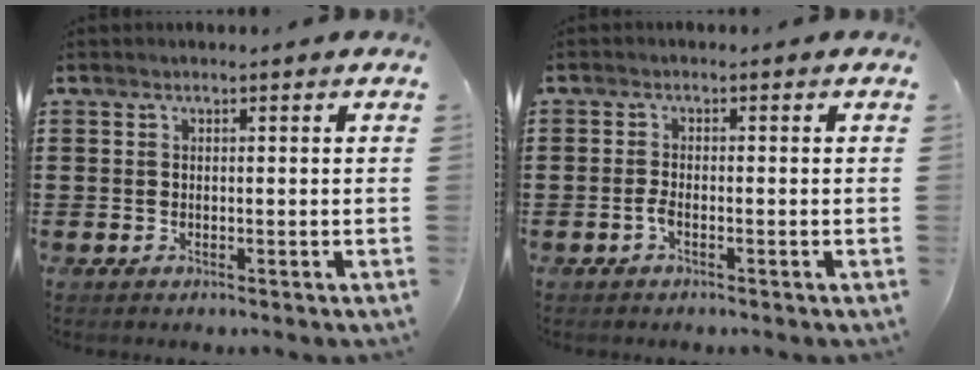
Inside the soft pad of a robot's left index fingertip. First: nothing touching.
{"total": 1.3, "force": [-0.7, 0.2, 1.1], "torque": [-0.028, -0.001, -0.014]}